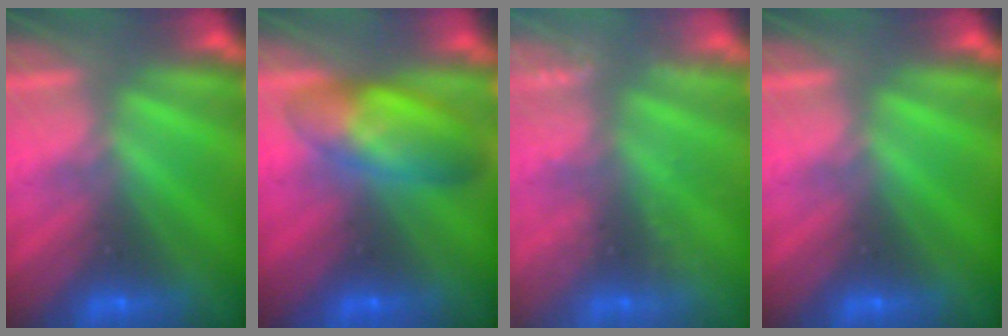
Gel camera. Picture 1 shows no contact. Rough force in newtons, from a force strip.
{"total": 7.5}
{"total": 2.4}
{"total": 0.0}